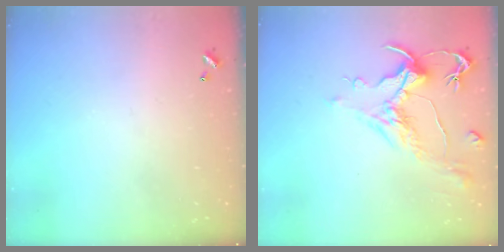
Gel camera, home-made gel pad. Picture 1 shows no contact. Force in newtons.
{"total": 1.6, "press": 0.7, "slide": 1.4}